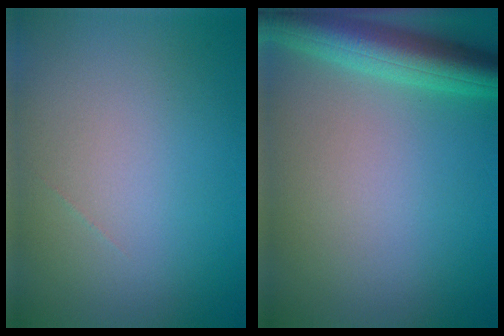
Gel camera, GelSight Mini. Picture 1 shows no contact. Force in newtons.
{"total": 5.6, "press": 5.6, "slide": 0.3}